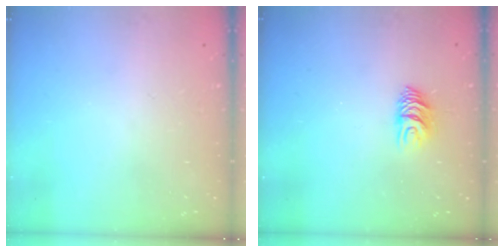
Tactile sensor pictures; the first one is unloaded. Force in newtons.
{"total": 7.0, "press": 7.0, "slide": 0.6}